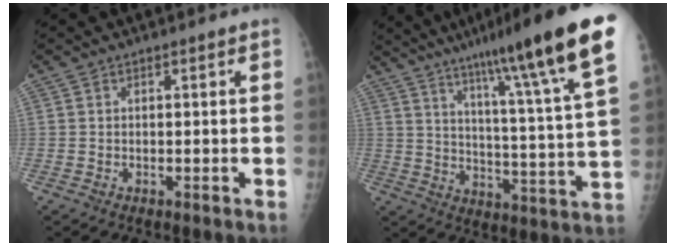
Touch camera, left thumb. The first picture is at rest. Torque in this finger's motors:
{"motor_torque": [1.16, 0.08, 1.51, -1.26, 0.20]}